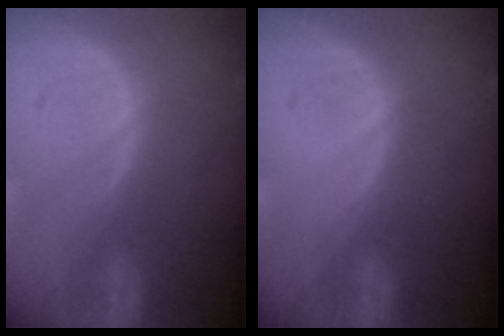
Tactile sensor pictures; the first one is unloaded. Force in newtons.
{"total": 0.0}